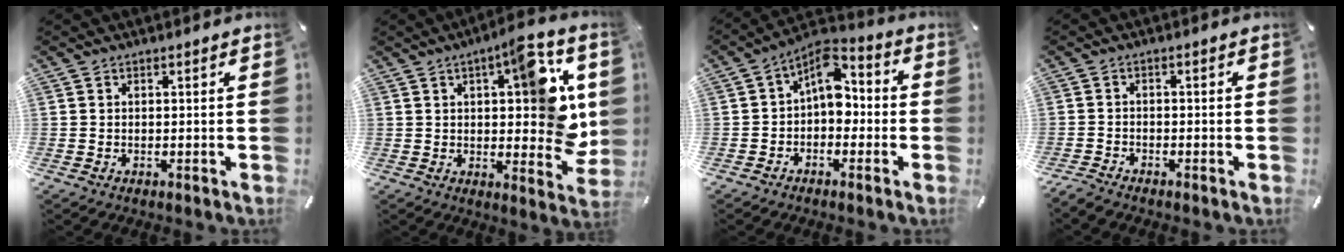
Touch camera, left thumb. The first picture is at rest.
{"total": 17.3, "force": [4.1, 7.2, 15.2], "torque": [-0.172, -0.027, 0.065]}
{"total": 7.9, "force": [0.6, 5.6, 5.5], "torque": [-0.087, -0.009, 0.005]}
{"total": 2.2, "force": [-2.0, 0.4, 0.6], "torque": [-0.019, 0.007, -0.042]}